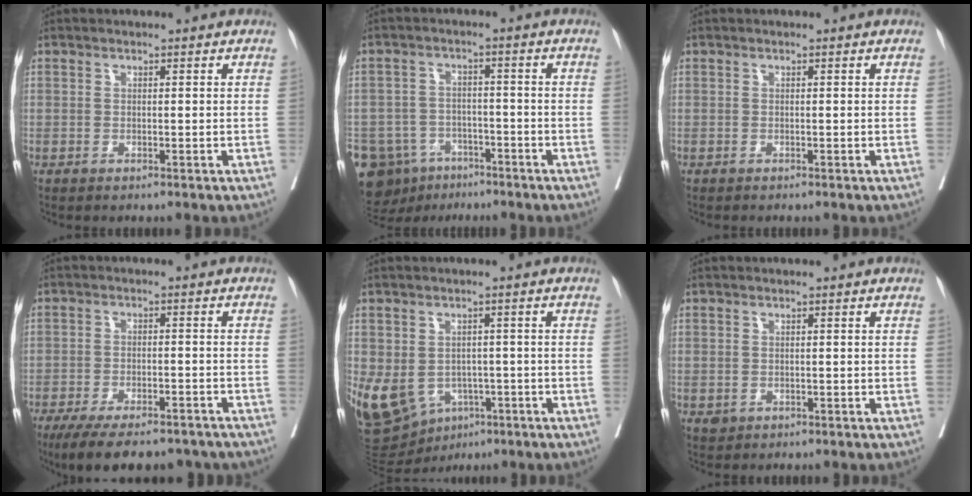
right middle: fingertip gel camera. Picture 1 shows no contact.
{"total": 15.2, "force": [-9.4, 10.6, 5.4], "torque": [-0.146, 0.007, -0.134]}
{"total": 0.7, "force": [-0.6, -0.1, 0.4], "torque": [-0.002, 0.000, -0.006]}
{"total": 15.6, "force": [-12.9, 4.4, 7.7], "torque": [-0.132, -0.013, -0.177]}
{"total": 12.0, "force": [-4.6, 9.2, 6.3], "torque": [-0.138, 0.006, -0.059]}
{"total": 1.0, "force": [-0.3, 0.9, 0.2], "torque": [-0.004, 0.002, 0.000]}